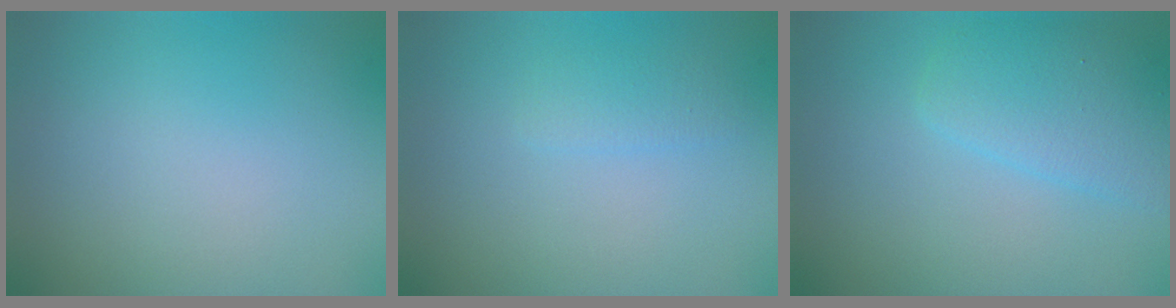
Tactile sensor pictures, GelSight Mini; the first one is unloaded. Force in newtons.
{"total": 1.1, "press": 1.1, "slide": 0.1}
{"total": 3.6, "press": 3.6, "slide": 0.2}